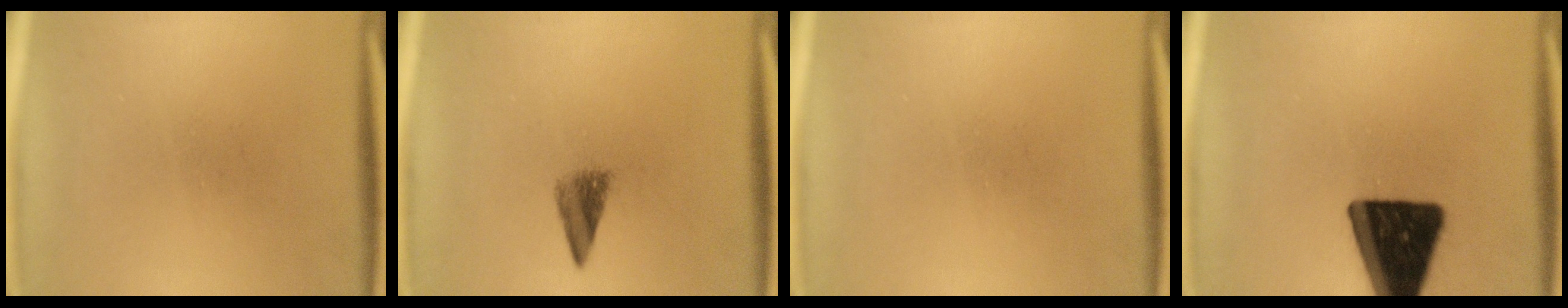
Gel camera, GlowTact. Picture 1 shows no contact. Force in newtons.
{"total": 2.9}
{"total": 0.0}
{"total": 18.7}